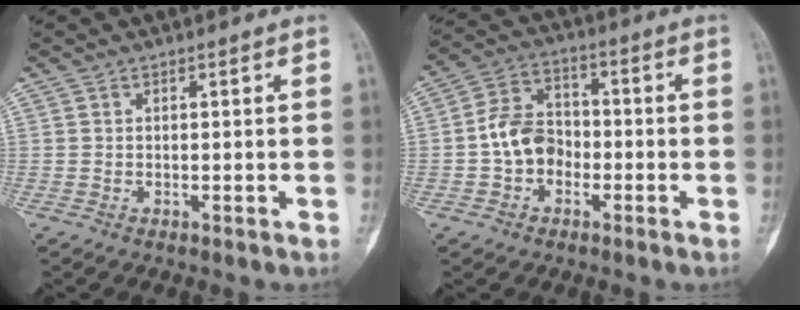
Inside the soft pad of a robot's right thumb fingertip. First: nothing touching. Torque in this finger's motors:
{"motor_torque": [0.37, 1.48, 0.81, -0.22, 0.11]}